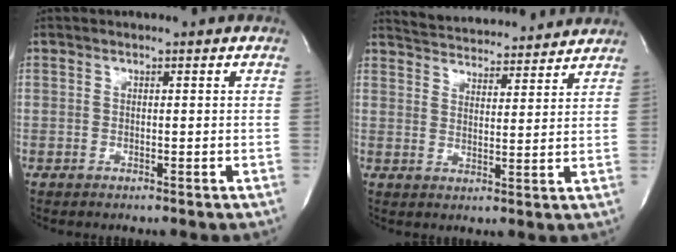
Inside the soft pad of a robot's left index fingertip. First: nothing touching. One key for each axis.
{"total": 14.9, "fx": 14.3, "fy": 2.4, "fz": 3.7, "tx": -0.063, "ty": 0.015, "tz": 0.202}